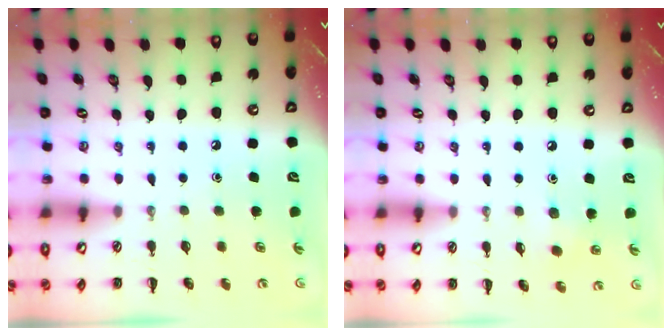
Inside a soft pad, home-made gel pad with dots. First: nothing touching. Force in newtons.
{"total": 2.5, "press": 2.4, "slide": 0.8}